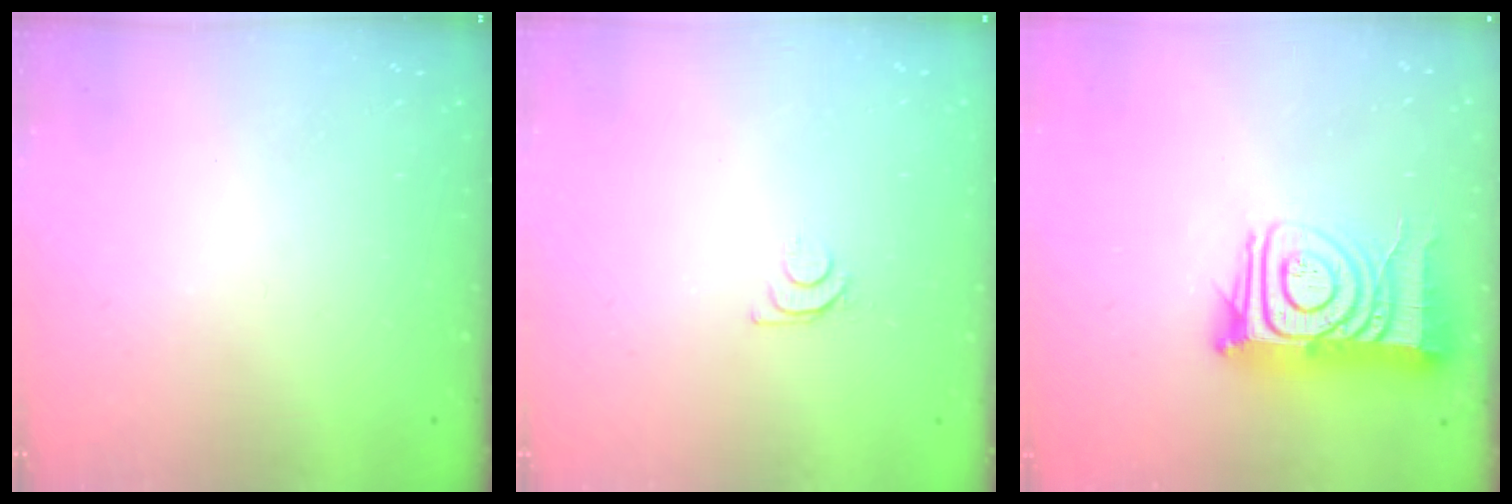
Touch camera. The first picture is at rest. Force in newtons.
{"total": 4.3, "press": 4.2, "slide": 0.5}
{"total": 15.9, "press": 15.8, "slide": 1.6}